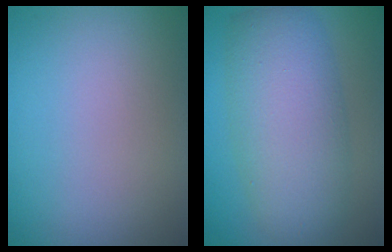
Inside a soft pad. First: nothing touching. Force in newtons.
{"total": 8.0, "press": 8.0, "slide": 0.3}